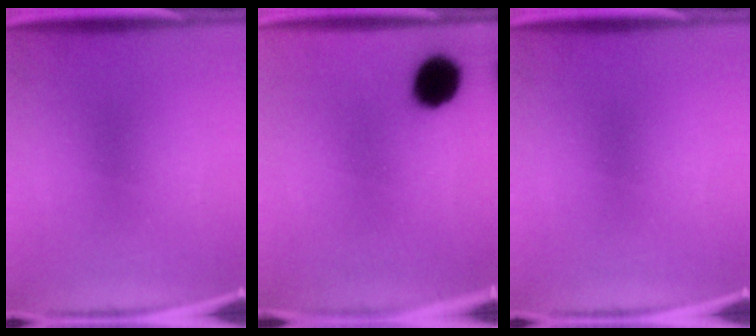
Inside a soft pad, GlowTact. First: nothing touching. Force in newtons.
{"total": 8.4}
{"total": 0.0}